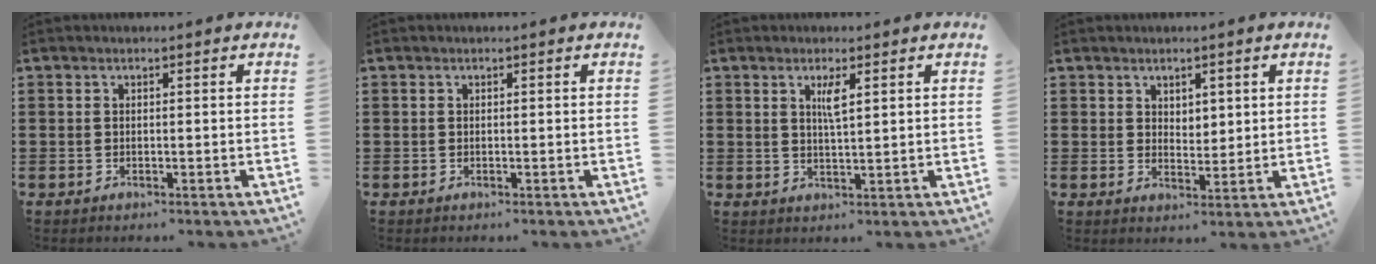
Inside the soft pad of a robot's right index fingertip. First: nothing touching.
{"total": 0.0}
{"total": 2.5, "force": [1.1, 0.4, 2.2], "torque": [-0.039, -0.001, 0.015]}
{"total": 2.6, "force": [2.1, 1.6, 0.5], "torque": [-0.015, 0.008, 0.039]}